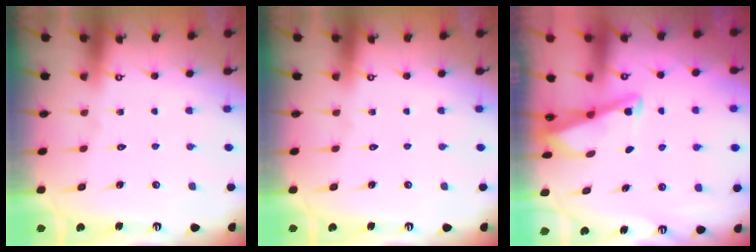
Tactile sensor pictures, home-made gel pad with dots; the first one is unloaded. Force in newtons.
{"total": 0.0}
{"total": 3.1, "press": 3.1, "slide": 0.4}